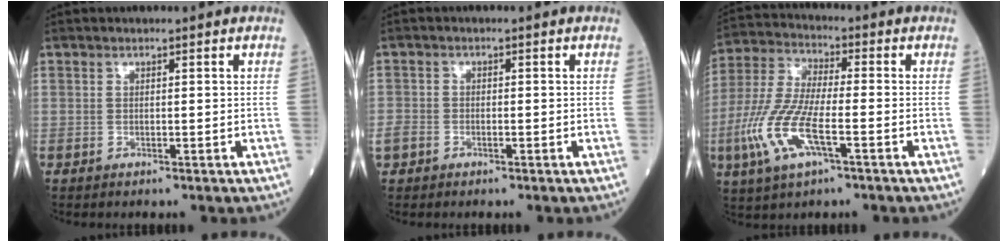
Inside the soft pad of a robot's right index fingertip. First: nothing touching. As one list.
[{"total": 2.5, "force": [-1.4, 1.8, 1.0], "torque": [-0.026, 0.003, -0.027]}, {"total": 12.1, "force": [-4.2, 3.1, 10.9], "torque": [-0.252, -0.009, -0.081]}]